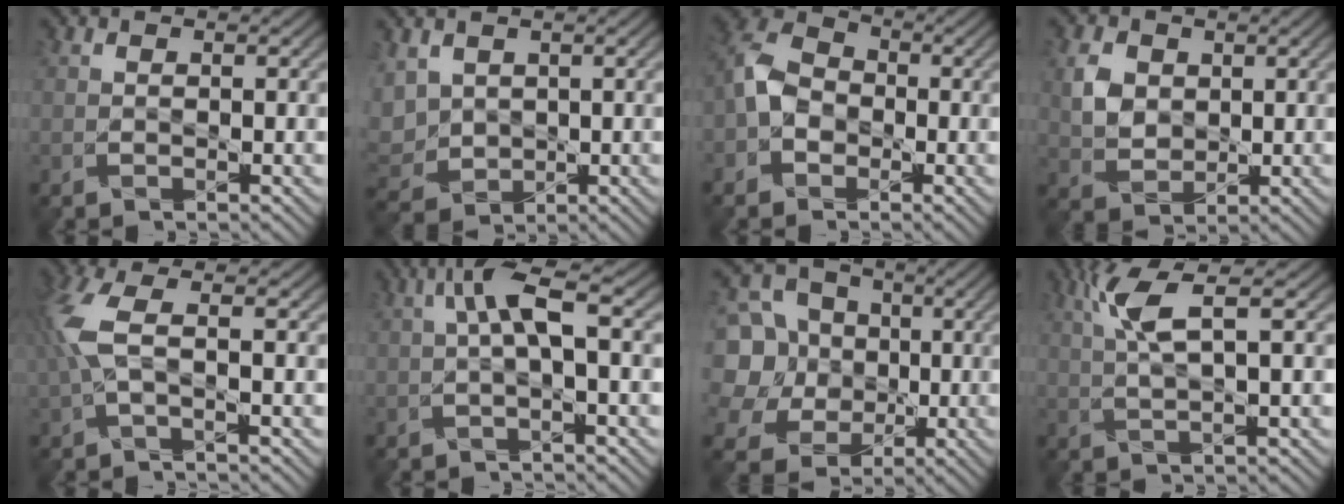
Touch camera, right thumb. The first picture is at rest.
{"total": 5.1, "force": [1.3, 3.8, 3.2], "torque": [-0.119, 0.001, 0.025]}
{"total": 6.1, "force": [-2.0, 4.5, 3.6], "torque": [-0.096, 0.006, -0.056]}
{"total": 4.3, "force": [1.3, 3.4, 2.3], "torque": [-0.070, 0.003, 0.021]}
{"total": 5.3, "force": [0.2, 1.3, 5.2], "torque": [-0.149, 0.011, 0.002]}
{"total": 4.6, "force": [0.8, 0.2, 4.5], "torque": [-0.101, 0.018, 0.014]}
{"total": 13.6, "force": [1.4, 11.8, 6.5], "torque": [-0.250, 0.022, 0.012]}
{"total": 5.1, "force": [2.0, 0.0, 4.7], "torque": [-0.119, 0.012, 0.048]}